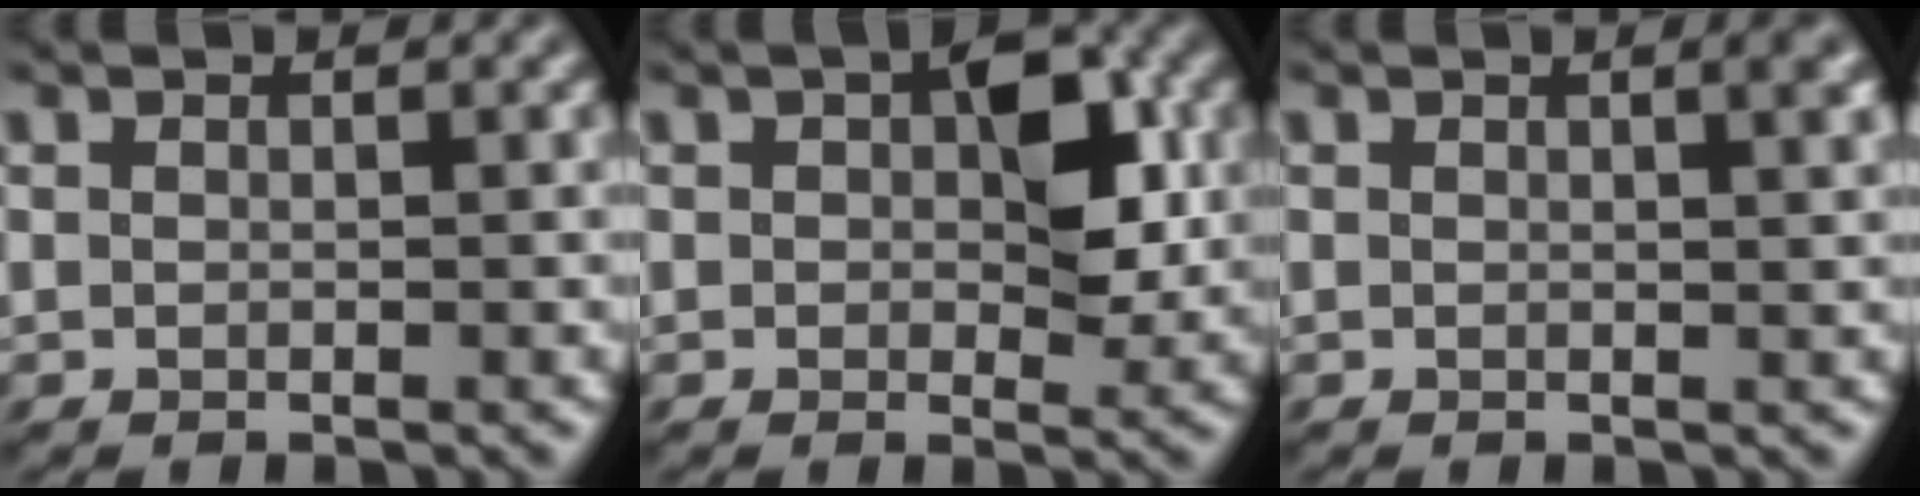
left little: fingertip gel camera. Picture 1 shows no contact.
{"total": 6.4, "force": [1.0, 3.6, 5.1], "torque": [-0.088, 0.003, 0.014]}
{"total": 2.4, "force": [1.2, 0.8, 1.9], "torque": [-0.036, -0.001, 0.022]}